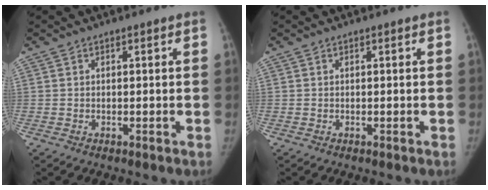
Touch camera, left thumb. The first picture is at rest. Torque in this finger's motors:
{"motor_torque": [0.02, 0.02, 0.13, -0.12, 0.04]}